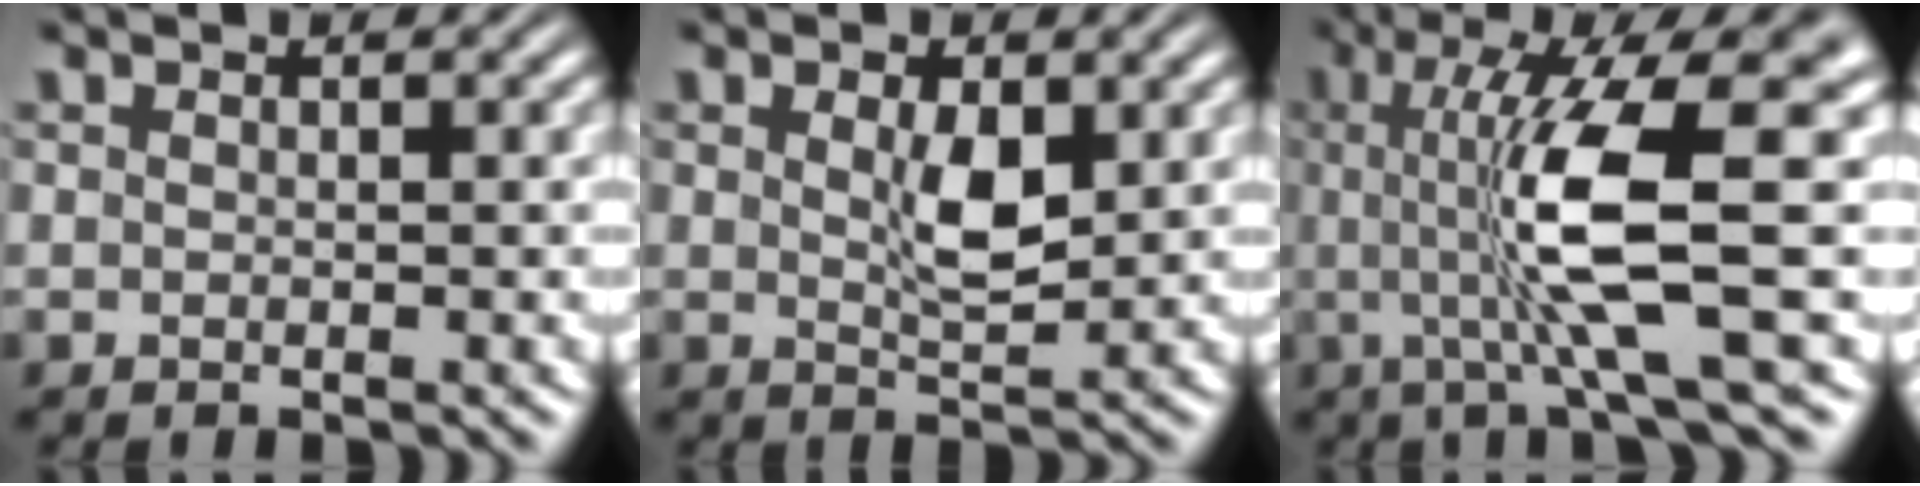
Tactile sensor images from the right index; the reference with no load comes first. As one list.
[{"total": 2.7, "force": [0.6, 1.0, 2.4], "torque": [-0.045, -0.018, 0.016]}, {"total": 10.2, "force": [1.0, 2.0, 10.0], "torque": [-0.173, 0.007, 0.014]}]